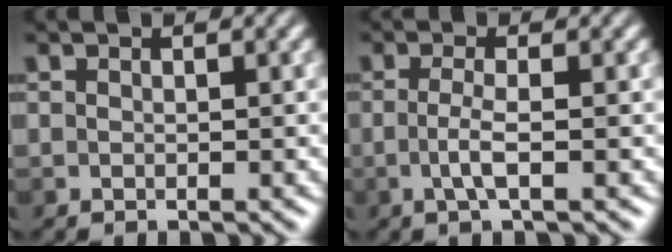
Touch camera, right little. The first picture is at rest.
{"total": 1.9, "force": [-0.7, 0.0, 1.8], "torque": [-0.043, 0.002, -0.013]}